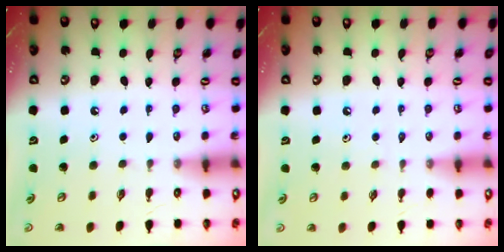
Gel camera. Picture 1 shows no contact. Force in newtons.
{"total": 1.8, "press": 1.7, "slide": 0.4}